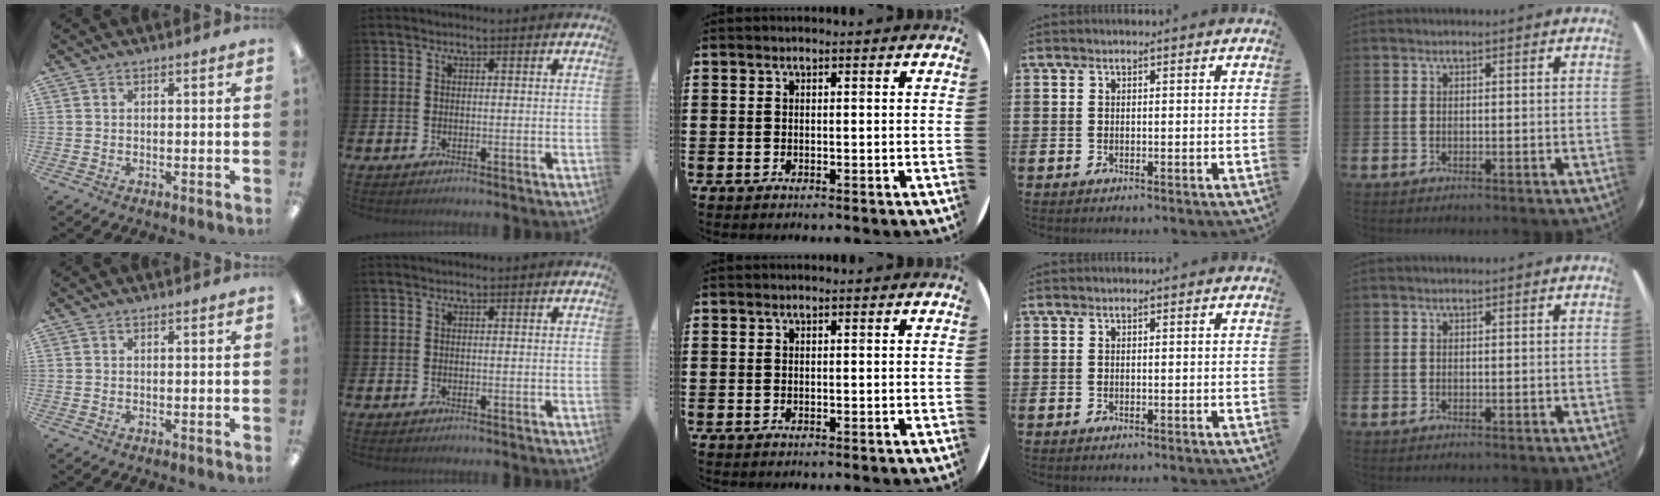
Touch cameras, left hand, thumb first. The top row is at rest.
{}